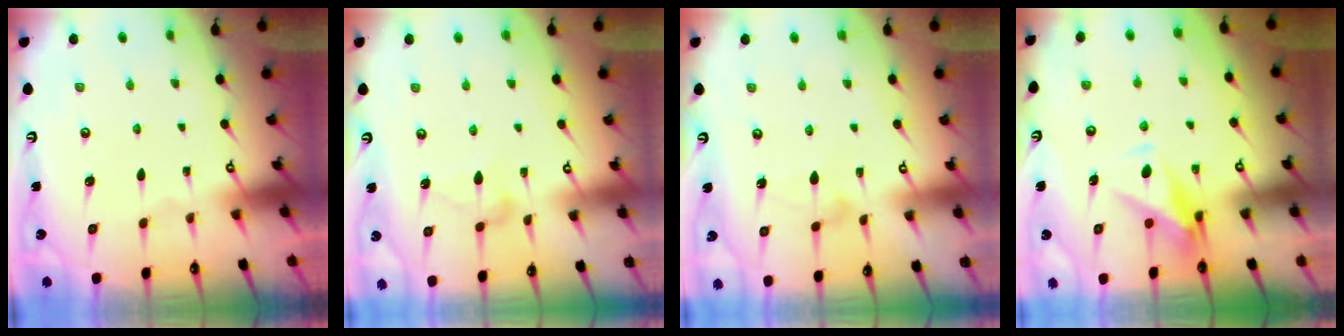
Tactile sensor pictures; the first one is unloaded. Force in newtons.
{"total": 8.2, "press": 8.2, "slide": 0.4}
{"total": 4.3, "press": 4.3, "slide": 0.1}
{"total": 9.0, "press": 9.0, "slide": 1.1}